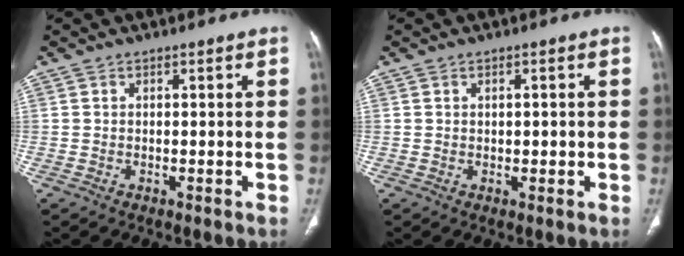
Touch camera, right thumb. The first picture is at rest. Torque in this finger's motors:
{"motor_torque": [-0.61, 0.01, 0.17, 0.19, 0.04]}